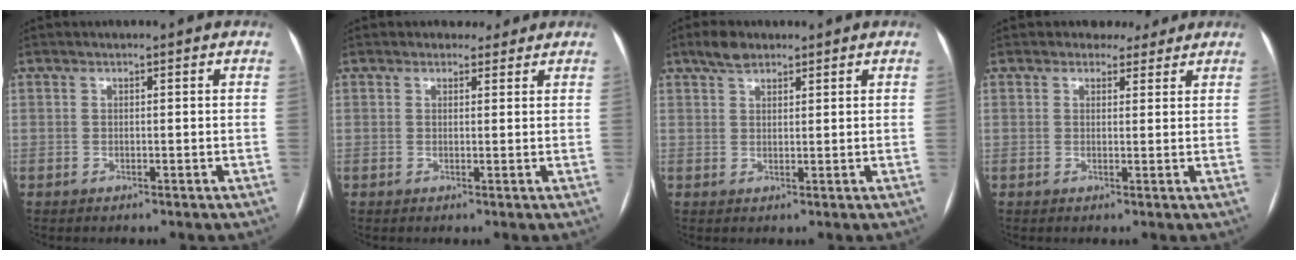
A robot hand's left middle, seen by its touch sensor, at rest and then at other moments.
{"total": 2.3, "force": [1.9, 1.3, 0.0], "torque": [0.004, 0.005, 0.020]}
{"total": 3.3, "force": [2.5, 1.5, 1.5], "torque": [-0.032, 0.012, 0.045]}
{"total": 3.1, "force": [2.5, 1.8, 0.1], "torque": [0.005, 0.005, 0.027]}